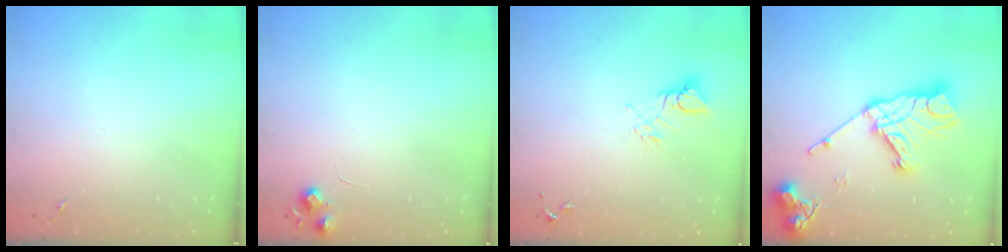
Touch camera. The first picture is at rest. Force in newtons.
{"total": 6.5, "press": 6.5, "slide": 0.8}
{"total": 4.8, "press": 4.8, "slide": 0.2}
{"total": 18.6, "press": 18.5, "slide": 1.4}